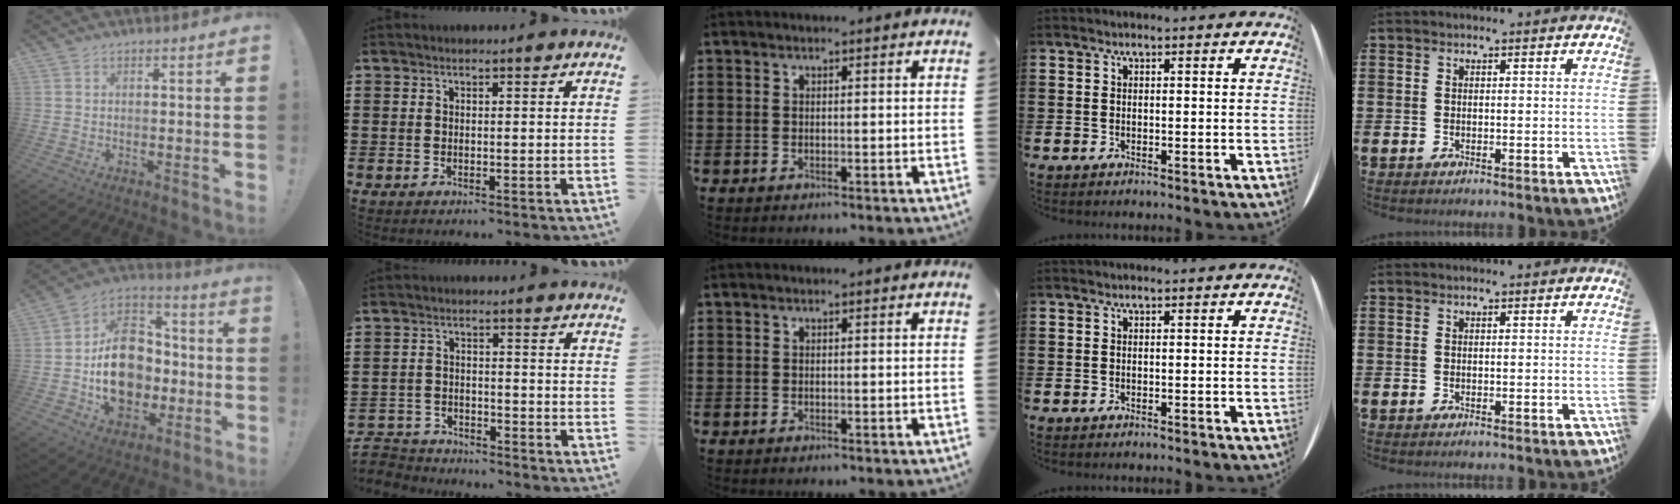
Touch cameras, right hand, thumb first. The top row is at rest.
{"thumb": {"total": 20.2, "force": [-3.3, 15.3, 12.7], "torque": [-0.197, 0.032, -0.040]}, "index": {"total": 3.8, "force": [-3.7, 0.8, -0.3], "torque": [-0.012, -0.002, -0.084]}}